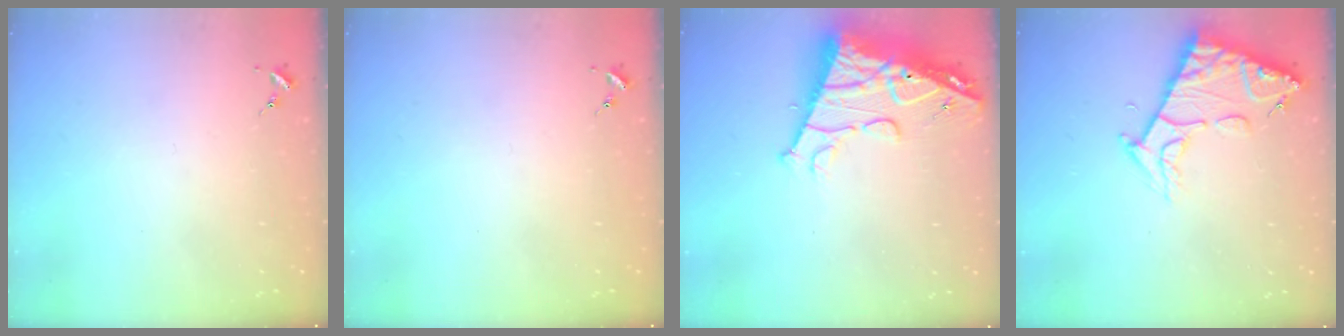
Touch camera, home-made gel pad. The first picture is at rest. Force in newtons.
{"total": 0.0}
{"total": 18.3, "press": 18.2, "slide": 1.5}
{"total": 12.5, "press": 12.5, "slide": 1.3}